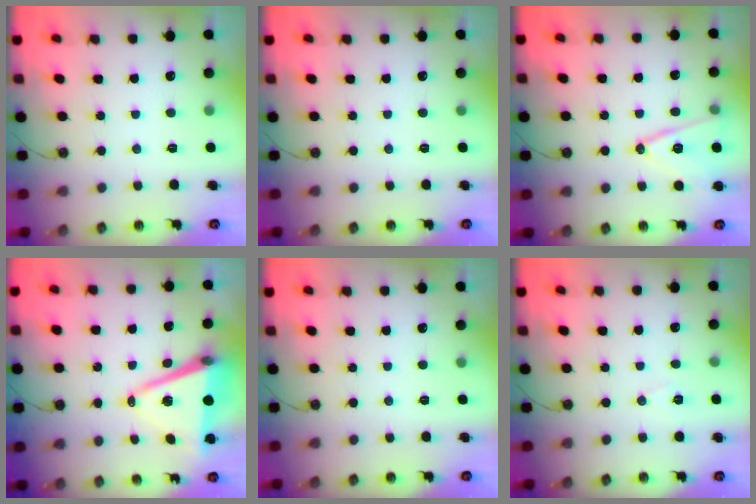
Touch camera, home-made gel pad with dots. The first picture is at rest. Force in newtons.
{"total": 0.0}
{"total": 13.1, "press": 12.7, "slide": 3.2}
{"total": 11.6, "press": 10.9, "slide": 4.0}
{"total": 0.0}
{"total": 5.8, "press": 3.8, "slide": 4.4}